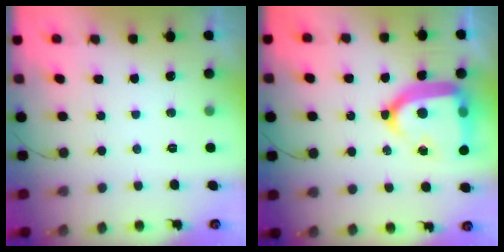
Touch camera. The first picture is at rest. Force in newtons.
{"total": 20.5, "press": 20.4, "slide": 1.8}